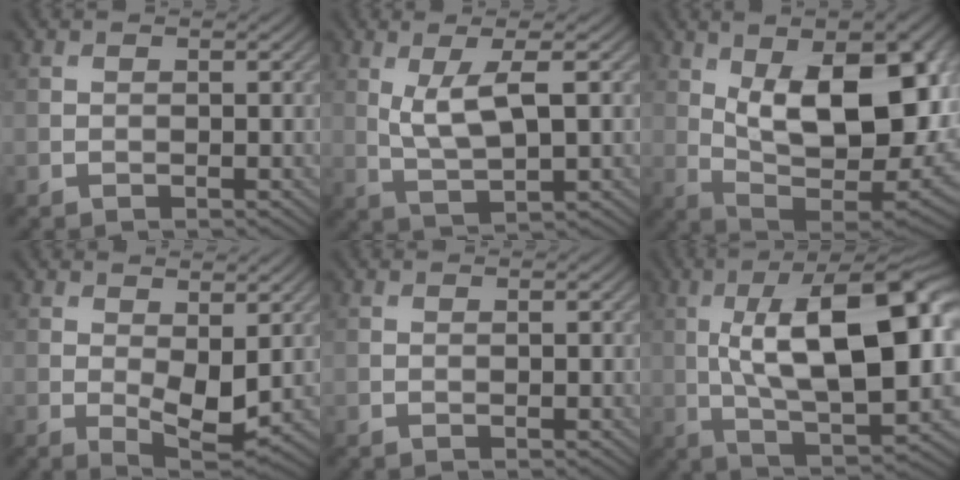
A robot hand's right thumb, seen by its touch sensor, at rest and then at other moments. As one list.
[{"total": 5.8, "force": [1.3, 1.5, 5.4], "torque": [-0.112, -0.001, 0.031]}, {"total": 18.5, "force": [4.8, 8.6, 15.7], "torque": [-0.246, 0.017, 0.077]}, {"total": 4.9, "force": [0.4, 2.3, 4.3], "torque": [-0.084, -0.012, 0.013]}, {"total": 0.0}, {"total": 17.4, "force": [1.9, 6.3, 16.1], "torque": [-0.251, 0.014, 0.030]}]